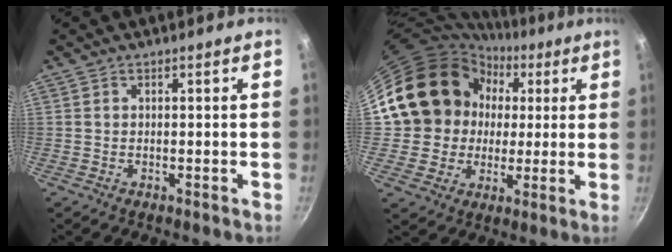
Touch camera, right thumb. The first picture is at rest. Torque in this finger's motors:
{"motor_torque": [0.63, 4.38, 0.79, -0.41, 0.65]}